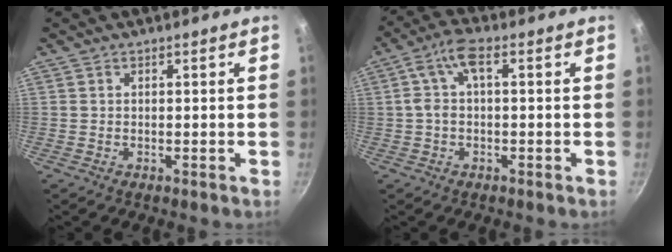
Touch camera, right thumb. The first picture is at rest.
{"total": 5.9, "force": [0.4, 2.7, 5.2], "torque": [-0.112, 0.022, 0.000]}